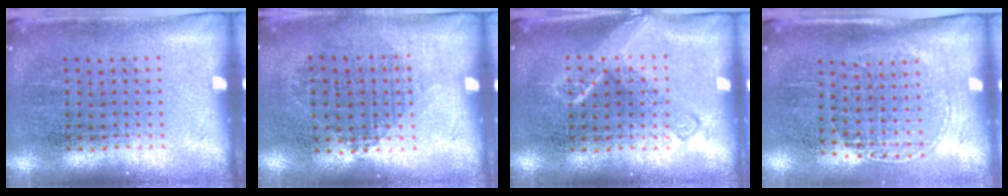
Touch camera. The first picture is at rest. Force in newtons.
{"total": 0.9, "press": 0.8, "slide": 0.4}
{"total": 2.3, "press": 2.3, "slide": 0.3}
{"total": 1.5, "press": 1.2, "slide": 0.8}